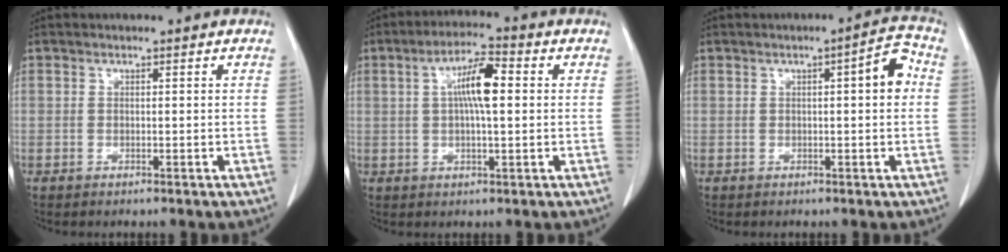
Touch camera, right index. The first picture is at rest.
{"total": 7.3, "force": [1.3, 1.4, 7.1], "torque": [-0.129, 0.016, 0.019]}
{"total": 4.7, "force": [0.6, 0.8, 4.6], "torque": [-0.058, 0.014, 0.002]}